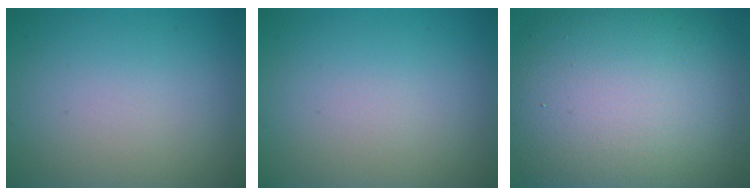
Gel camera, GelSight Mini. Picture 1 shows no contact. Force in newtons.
{"total": 0.0}
{"total": 16.5, "press": 16.4, "slide": 1.0}